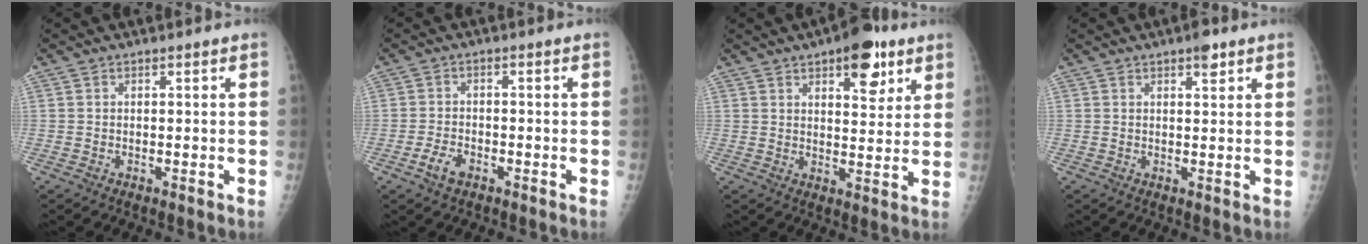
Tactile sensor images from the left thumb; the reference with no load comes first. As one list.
[{"total": 3.7, "force": [-2.1, 2.1, 2.3], "torque": [-0.041, 0.012, -0.037]}, {"total": 10.3, "force": [5.6, 4.6, 7.3], "torque": [-0.071, -0.023, 0.075]}, {"total": 2.6, "force": [1.7, 1.0, 1.8], "torque": [-0.018, -0.007, 0.022]}]